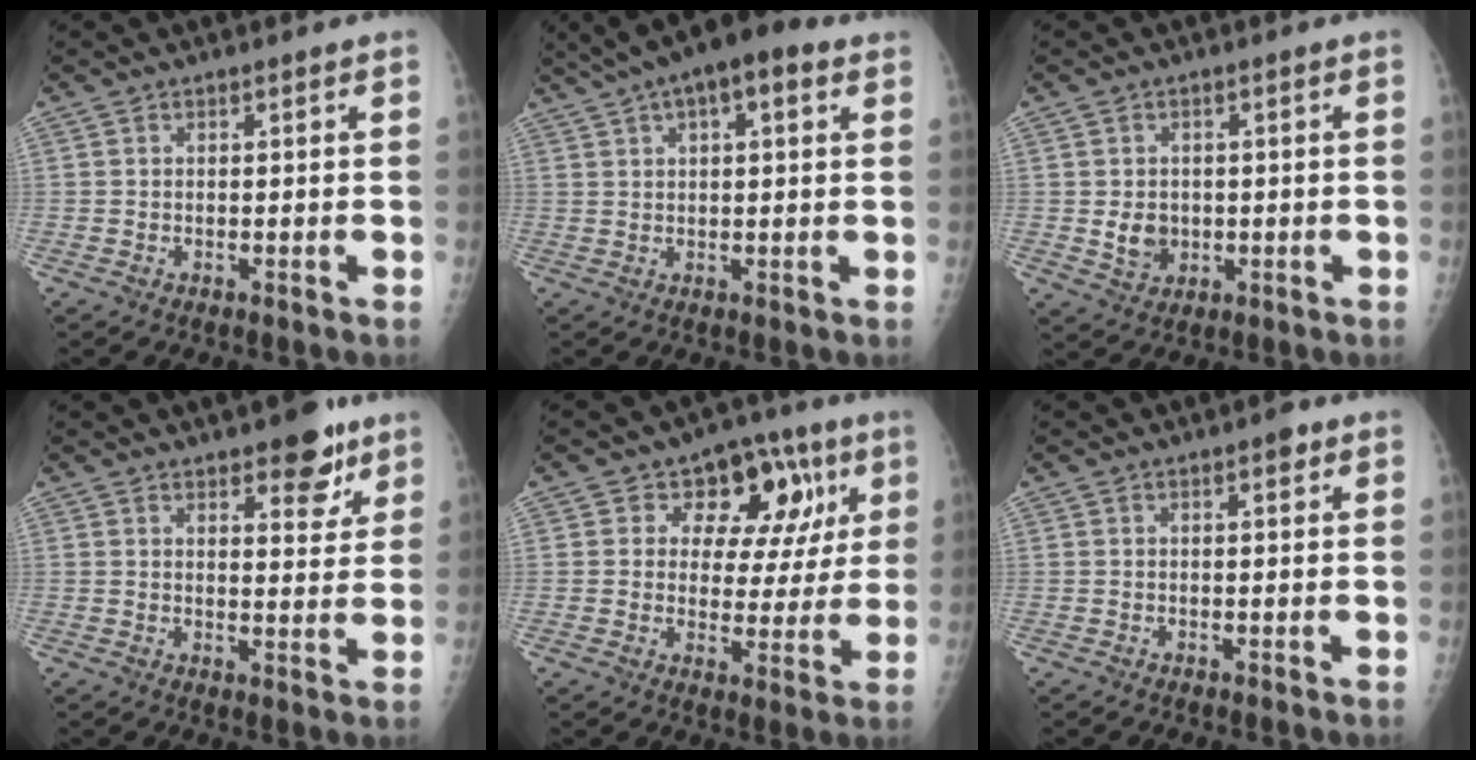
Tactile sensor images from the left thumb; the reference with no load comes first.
{"total": 13.4, "force": [7.4, 5.1, 9.9], "torque": [-0.157, 0.027, 0.114]}
{"total": 4.9, "force": [-0.4, 4.1, 2.6], "torque": [-0.022, -0.001, 0.003]}
{"total": 7.8, "force": [5.1, 3.3, 4.9], "torque": [-0.035, -0.028, 0.067]}
{"total": 13.7, "force": [5.0, 9.3, 8.7], "torque": [-0.056, 0.001, 0.065]}
{"total": 1.5, "force": [0.8, 0.6, 1.1], "torque": [-0.011, 0.000, 0.009]}